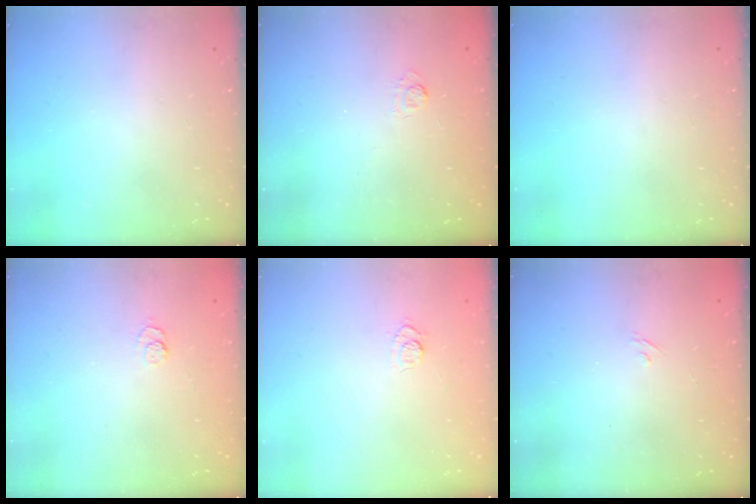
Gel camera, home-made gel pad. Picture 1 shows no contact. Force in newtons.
{"total": 2.1, "press": 1.5, "slide": 1.4}
{"total": 0.0}
{"total": 2.4, "press": 2.0, "slide": 1.4}
{"total": 6.9, "press": 6.8, "slide": 1.4}
{"total": 2.0, "press": 1.7, "slide": 1.2}